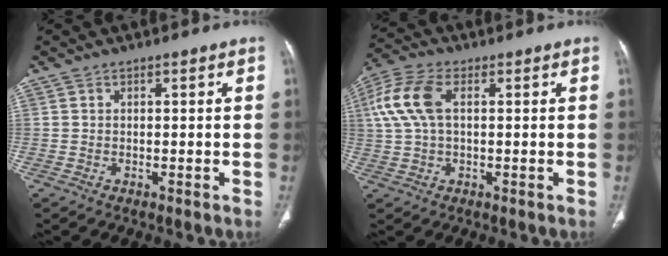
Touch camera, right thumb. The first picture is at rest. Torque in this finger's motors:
{"motor_torque": [0.43, 0.90, 1.04, 0.16, 0.14]}